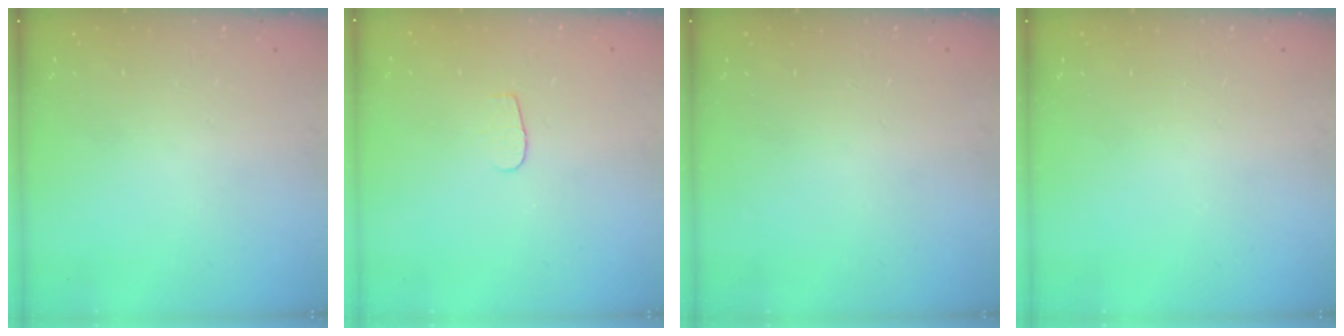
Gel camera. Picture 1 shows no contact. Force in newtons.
{"total": 3.2, "press": 3.2, "slide": 0.3}
{"total": 0.0}
{"total": 0.0}